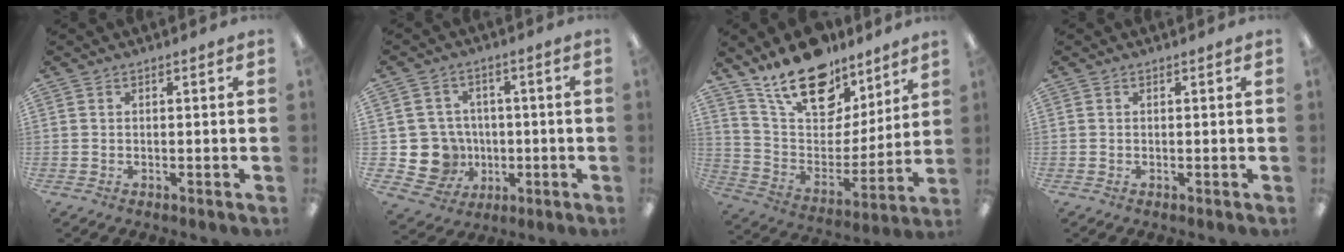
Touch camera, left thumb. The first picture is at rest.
{"total": 9.6, "force": [-1.3, 9.1, 2.5], "torque": [-0.081, 0.014, -0.011]}
{"total": 19.7, "force": [15.2, 9.5, 8.0], "torque": [-0.145, -0.102, 0.273]}
{"total": 0.0}